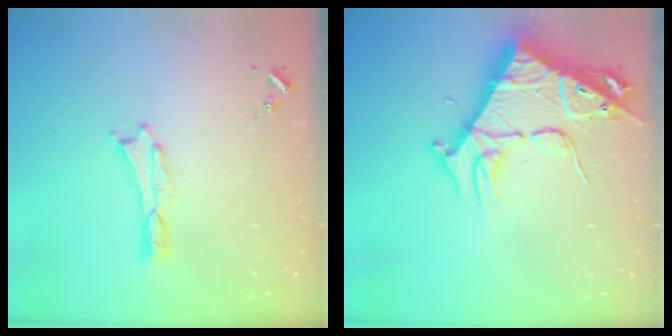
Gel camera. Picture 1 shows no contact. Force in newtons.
{"total": 10.3, "press": 10.2, "slide": 1.3}